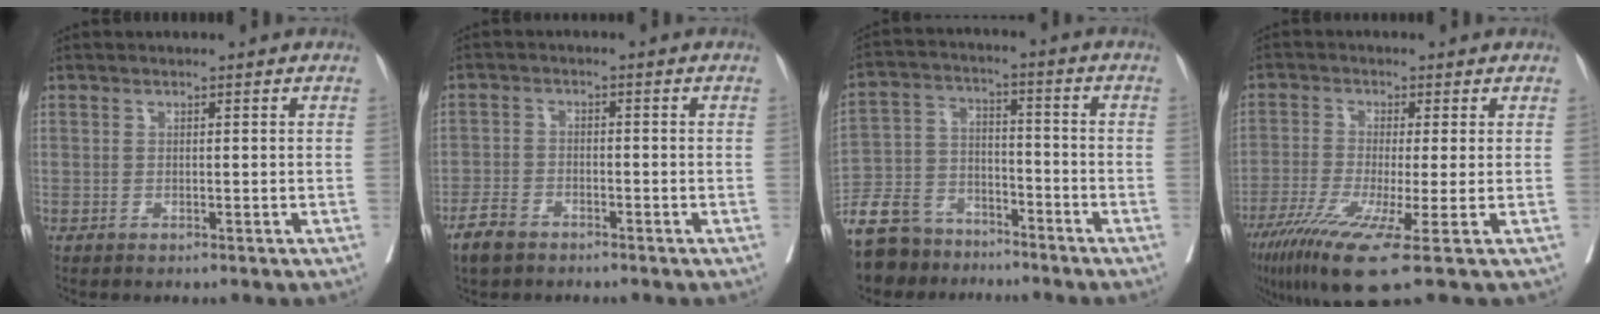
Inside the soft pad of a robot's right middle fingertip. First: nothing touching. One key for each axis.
{"total": 4.2, "fx": -3.1, "fy": 1.9, "fz": 2.1, "tx": -0.049, "ty": -0.003, "tz": -0.055}
{"total": 13.7, "fx": -11.0, "fy": 7.1, "fz": 4.2, "tx": -0.098, "ty": 0.016, "tz": -0.192}
{"total": 10.5, "fx": -5.7, "fy": -0.2, "fz": 8.8, "tx": -0.154, "ty": -0.033, "tz": -0.096}